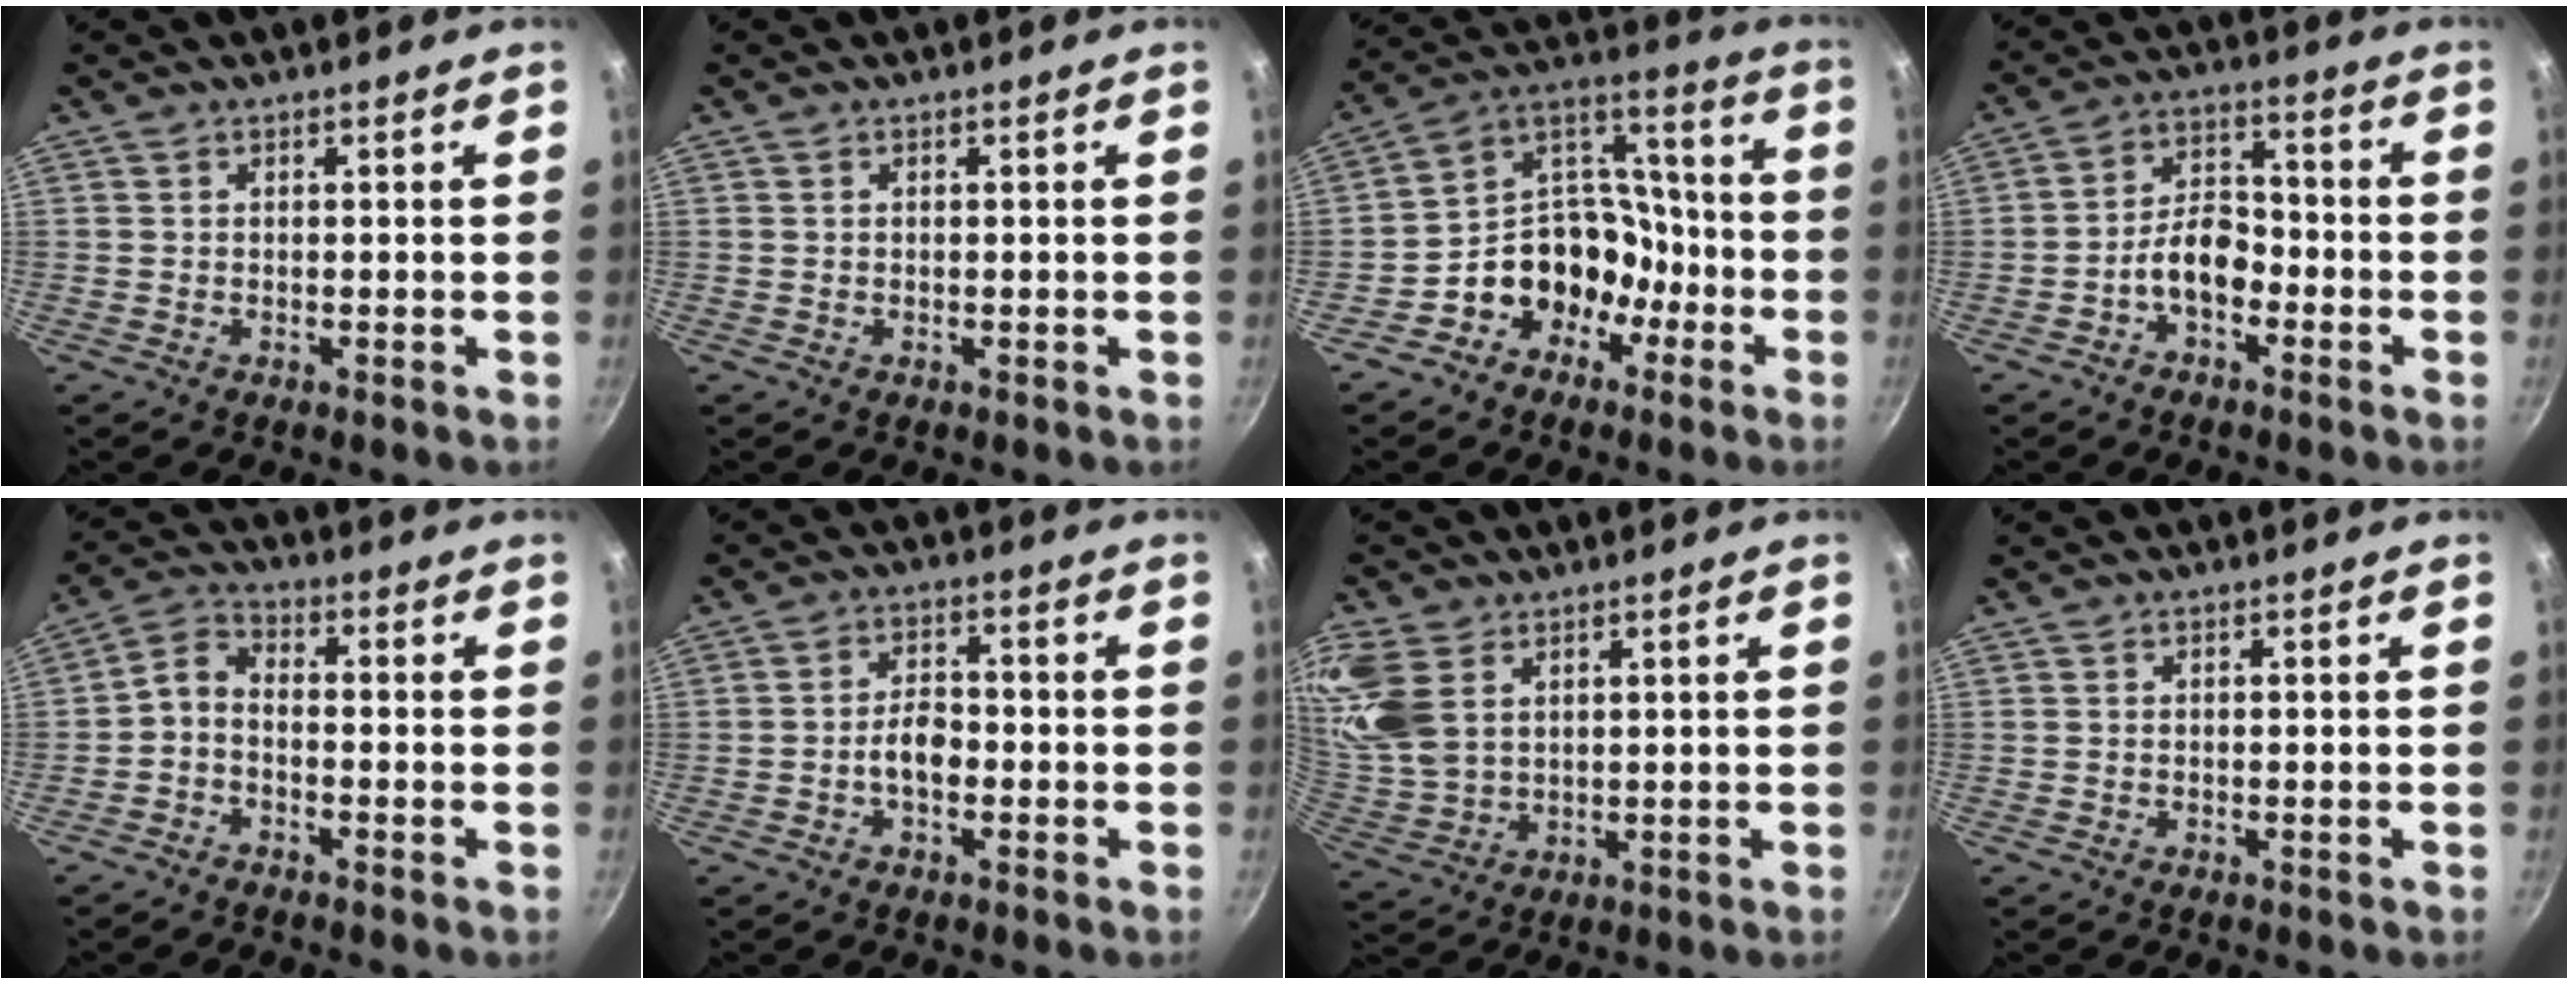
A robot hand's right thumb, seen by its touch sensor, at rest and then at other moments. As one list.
[{"total": 0.0}, {"total": 14.6, "force": [-6.3, 11.1, 7.1], "torque": [-0.064, 0.089, -0.115]}, {"total": 8.1, "force": [-3.0, 4.9, 5.7], "torque": [-0.085, 0.038, -0.062]}, {"total": 5.0, "force": [-1.7, 3.1, 3.5], "torque": [-0.066, 0.029, -0.046]}, {"total": 4.9, "force": [-1.5, 2.9, 3.7], "torque": [-0.056, 0.020, -0.031]}, {"total": 12.0, "force": [4.3, 7.9, 7.9], "torque": [-0.187, -0.005, 0.097]}, {"total": 0.0}]